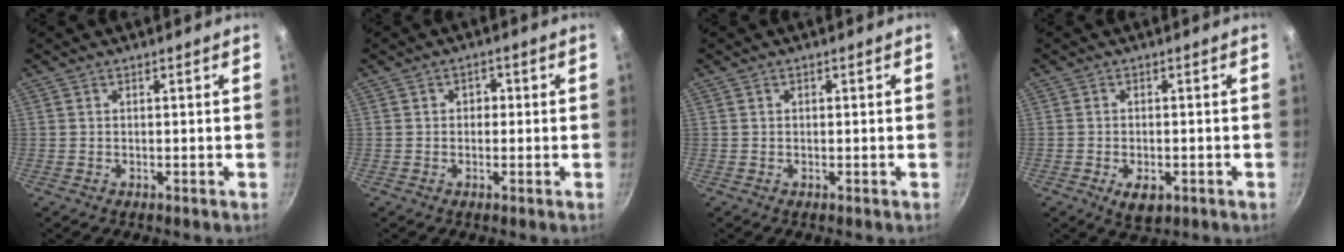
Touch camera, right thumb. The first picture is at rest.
{"total": 2.2, "force": [0.1, 1.9, 1.2], "torque": [-0.007, 0.006, -0.002]}
{"total": 0.5, "force": [0.1, 0.5, 0.2], "torque": [-0.005, 0.004, 0.003]}
{"total": 4.8, "force": [-1.9, 2.6, 3.6], "torque": [-0.054, 0.002, -0.025]}